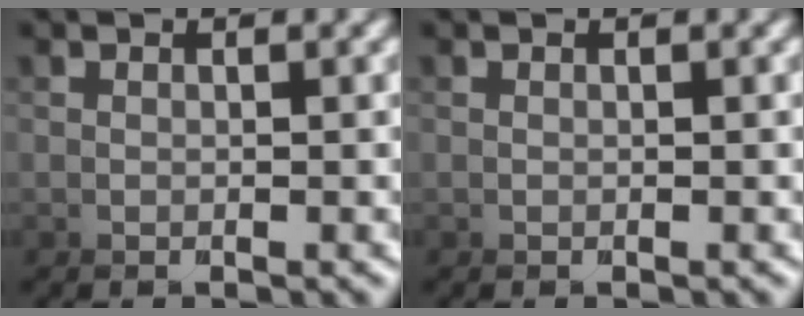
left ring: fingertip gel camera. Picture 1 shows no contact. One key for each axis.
{"total": 0.0}